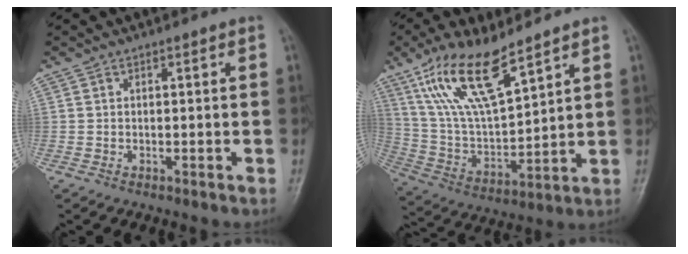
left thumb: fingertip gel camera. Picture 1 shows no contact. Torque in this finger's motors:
{"motor_torque": [0.55, 0.58, 1.46, -1.31, 0.40]}